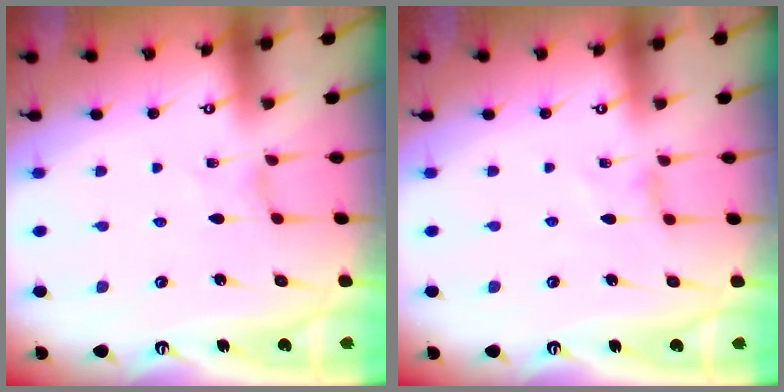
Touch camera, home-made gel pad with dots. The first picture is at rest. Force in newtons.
{"total": 0.8, "press": 0.8, "slide": 0.3}